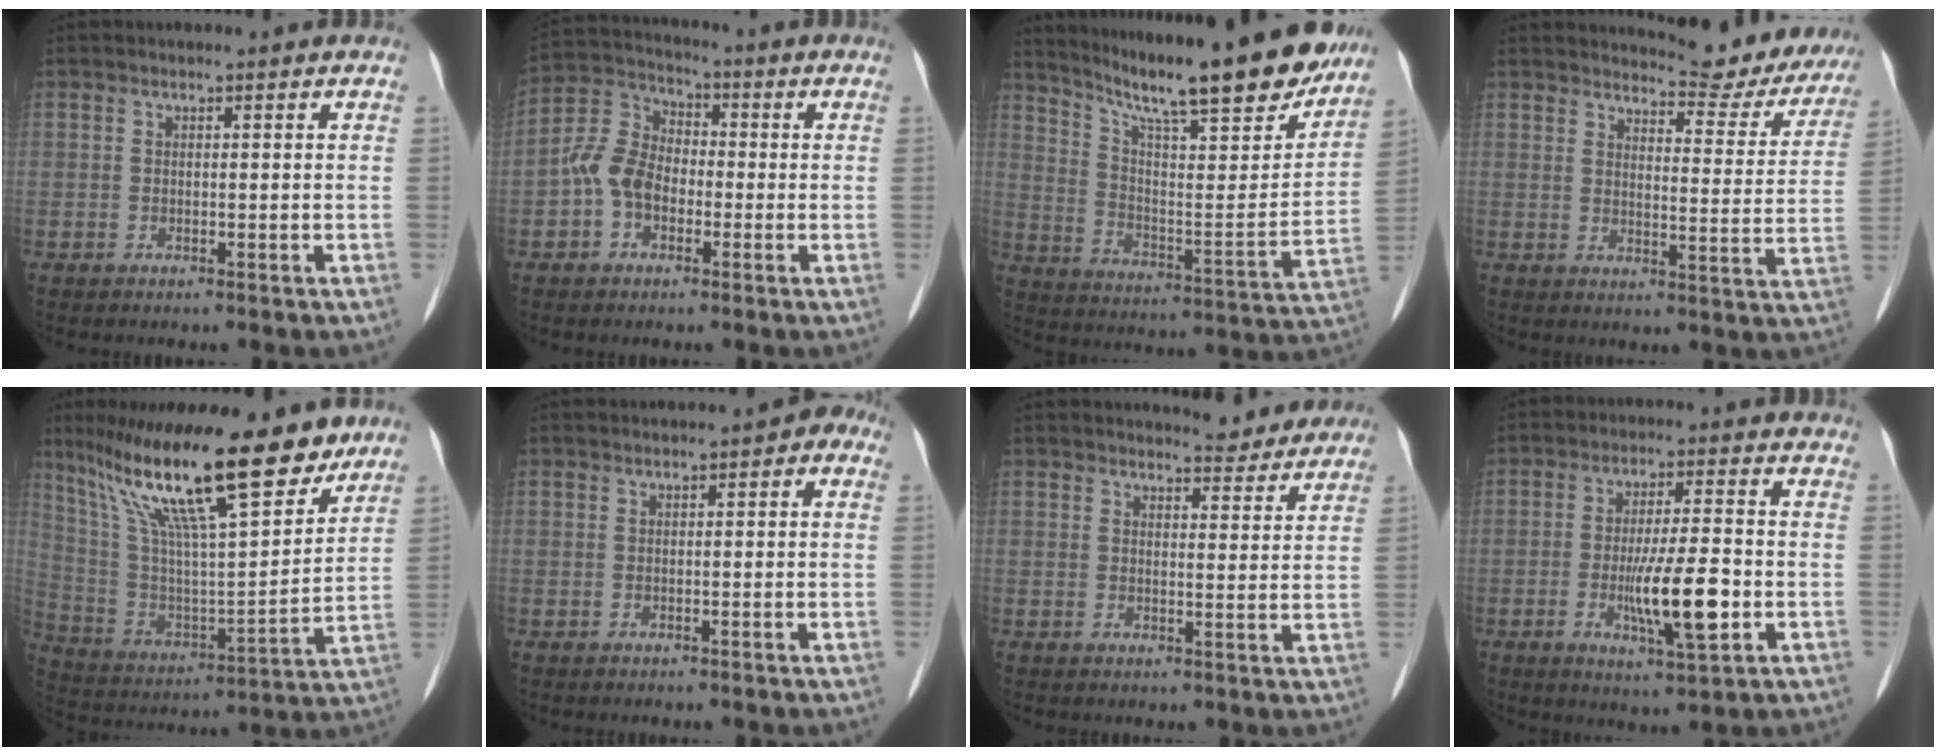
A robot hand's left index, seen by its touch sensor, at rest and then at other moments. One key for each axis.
{"total": 7.6, "fx": -2.0, "fy": 5.5, "fz": 4.8, "tx": -0.113, "ty": 0.030, "tz": -0.046}
{"total": 24.8, "fx": 20.7, "fy": 3.3, "fz": 13.3, "tx": -0.218, "ty": -0.023, "tz": 0.295}
{"total": 13.2, "fx": 12.6, "fy": 2.7, "fz": 3.0, "tx": -0.024, "ty": -0.039, "tz": 0.136}
{"total": 23.8, "fx": 17.1, "fy": 4.1, "fz": 16.0, "tx": -0.285, "ty": 0.007, "tz": 0.298}
{"total": 3.1, "fx": 1.3, "fy": 1.0, "fz": 2.6, "tx": -0.030, "ty": 0.018, "tz": 0.013}
{"total": 6.7, "fx": 6.4, "fy": 1.4, "fz": 1.3, "tx": -0.016, "ty": -0.007, "tz": 0.074}
{"total": 9.4, "fx": -2.4, "fy": 1.3, "fz": 9.0, "tx": -0.163, "ty": -0.009, "tz": -0.039}